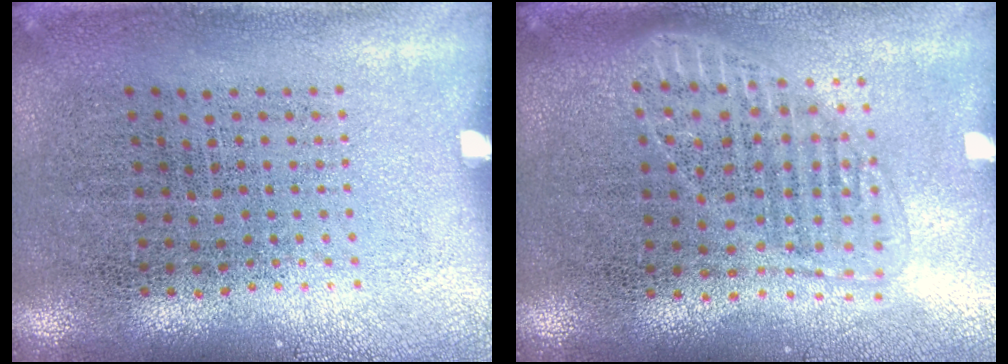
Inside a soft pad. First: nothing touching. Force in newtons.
{"total": 1.6, "press": 1.4, "slide": 0.8}